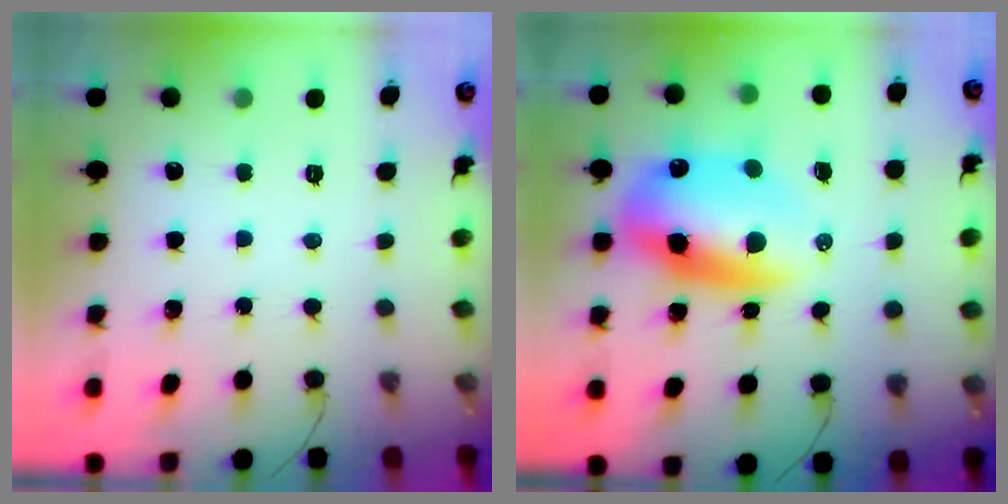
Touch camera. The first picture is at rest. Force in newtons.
{"total": 13.9, "press": 13.6, "slide": 3.2}